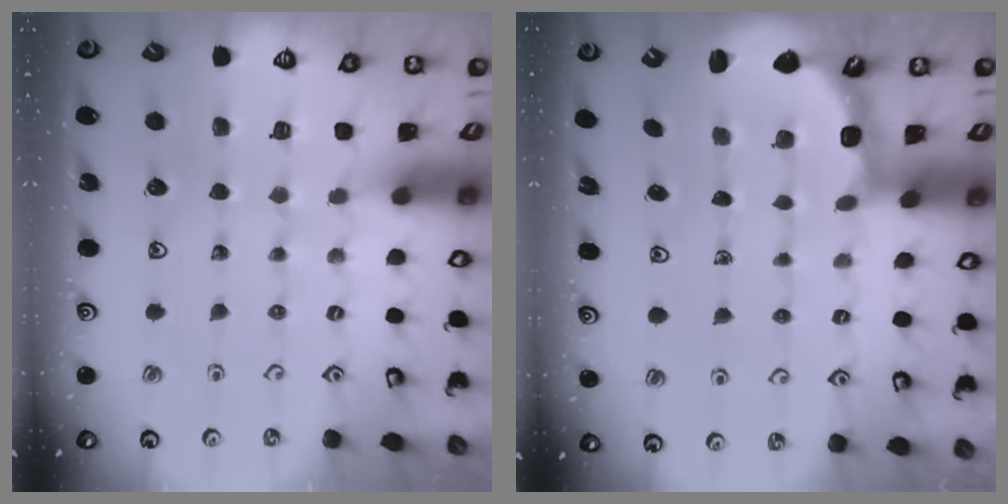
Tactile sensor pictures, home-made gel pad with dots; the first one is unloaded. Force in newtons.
{"total": 3.2, "press": 2.4, "slide": 2.2}